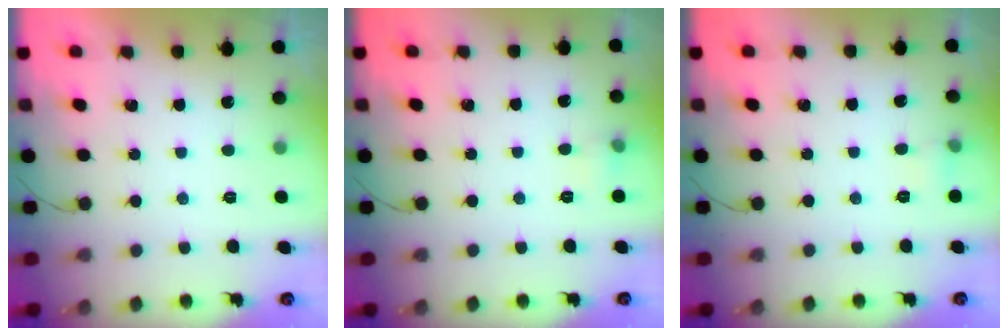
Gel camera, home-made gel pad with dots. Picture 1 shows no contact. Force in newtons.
{"total": 5.2, "press": 3.9, "slide": 3.4}
{"total": 4.9, "press": 3.3, "slide": 3.6}